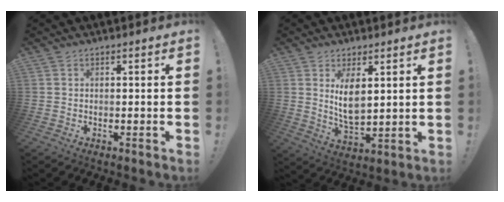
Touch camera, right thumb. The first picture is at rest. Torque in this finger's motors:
{"motor_torque": [0.92, 1.97, 1.21, 0.25, 0.04]}